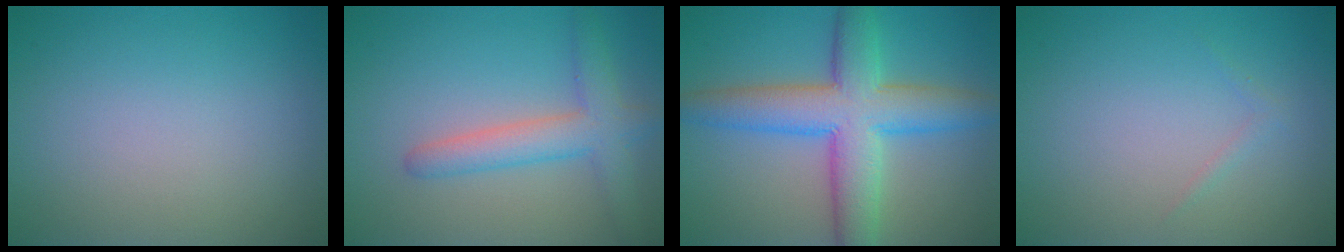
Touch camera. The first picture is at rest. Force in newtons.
{"total": 4.0, "press": 4.0, "slide": 0.3}
{"total": 8.3, "press": 8.3, "slide": 0.1}
{"total": 0.6, "press": 0.6, "slide": 0.0}